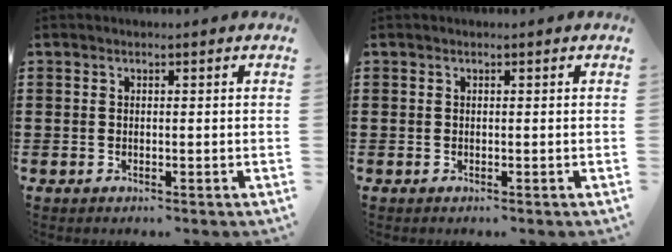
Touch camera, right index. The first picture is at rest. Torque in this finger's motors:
{"motor_torque": [0.91, -0.07, 0.02, 0.01]}